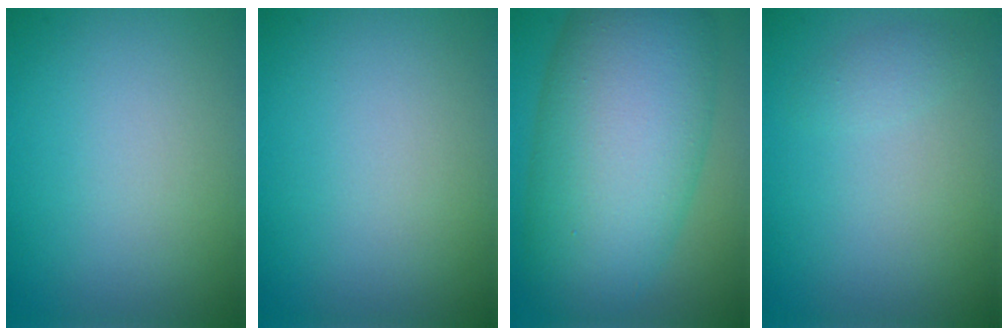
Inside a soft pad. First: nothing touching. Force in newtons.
{"total": 0.0}
{"total": 13.0, "press": 13.0, "slide": 0.4}
{"total": 1.1, "press": 1.1, "slide": 0.1}